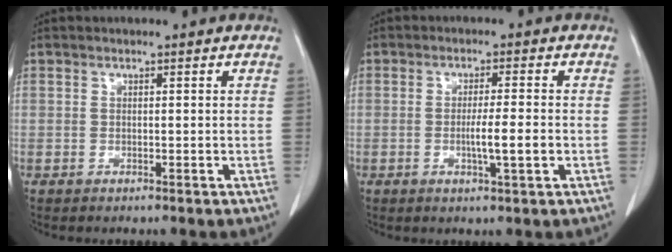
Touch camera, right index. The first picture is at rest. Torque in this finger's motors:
{"motor_torque": [0.74, -0.13, 0.39, 0.07]}